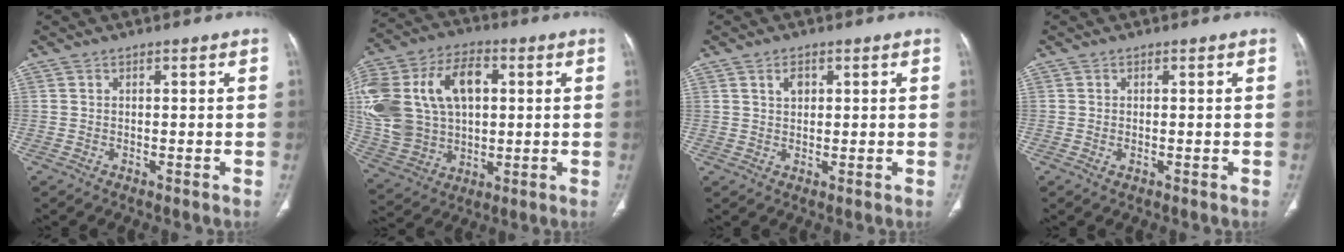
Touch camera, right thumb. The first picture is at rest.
{"total": 26.3, "force": [4.8, 18.0, 18.5], "torque": [-0.409, 0.036, 0.101]}
{"total": 2.4, "force": [1.0, 1.6, 1.5], "torque": [-0.018, -0.003, 0.019]}
{"total": 0.7, "force": [-0.2, 0.4, 0.6], "torque": [-0.014, 0.001, -0.001]}